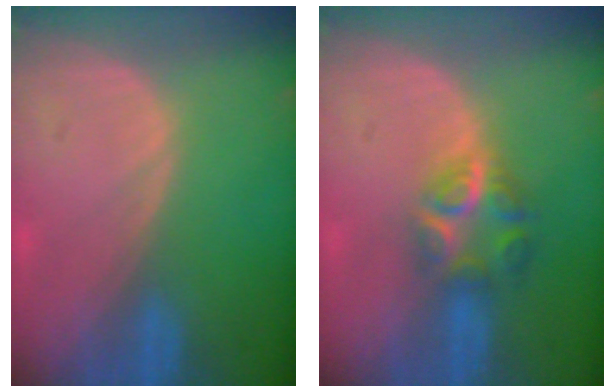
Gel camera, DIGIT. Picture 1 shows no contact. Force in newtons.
{"total": 5.9, "press": 5.4, "slide": 2.5}